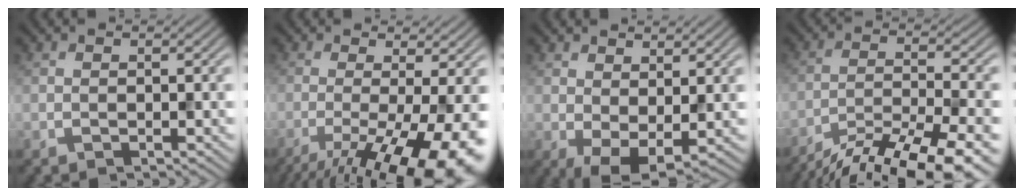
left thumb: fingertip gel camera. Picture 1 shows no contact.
{"total": 14.8, "force": [-6.4, 4.1, 12.7], "torque": [-0.181, -0.015, -0.086]}
{"total": 4.4, "force": [0.9, 2.2, 3.7], "torque": [-0.076, -0.006, 0.018]}
{"total": 15.2, "force": [-12.7, 3.2, 7.8], "torque": [-0.137, -0.023, -0.185]}